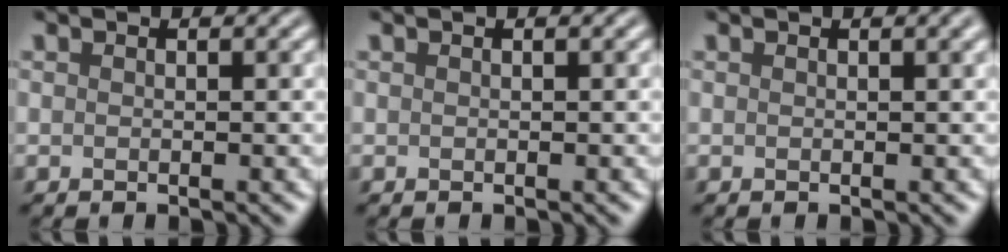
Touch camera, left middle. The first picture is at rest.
{"total": 0.0}
{"total": 0.9, "force": [0.5, 0.1, 0.7], "torque": [-0.010, 0.003, 0.009]}